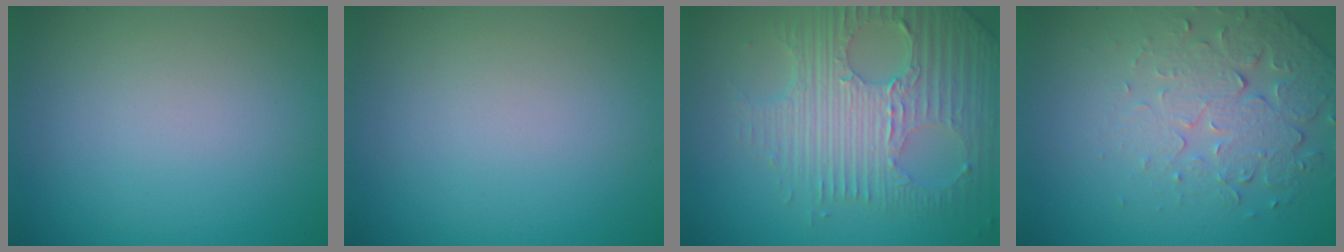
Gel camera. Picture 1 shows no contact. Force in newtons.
{"total": 0.0}
{"total": 7.4, "press": 5.1, "slide": 5.4}
{"total": 5.2, "press": 3.7, "slide": 3.6}